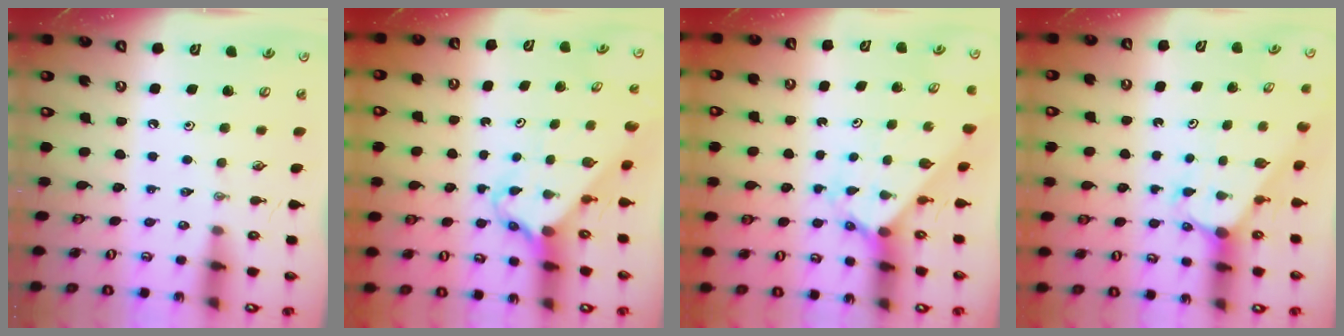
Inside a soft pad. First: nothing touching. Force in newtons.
{"total": 2.6, "press": 2.6, "slide": 0.3}
{"total": 2.3, "press": 2.3, "slide": 0.2}
{"total": 2.6, "press": 2.6, "slide": 0.1}